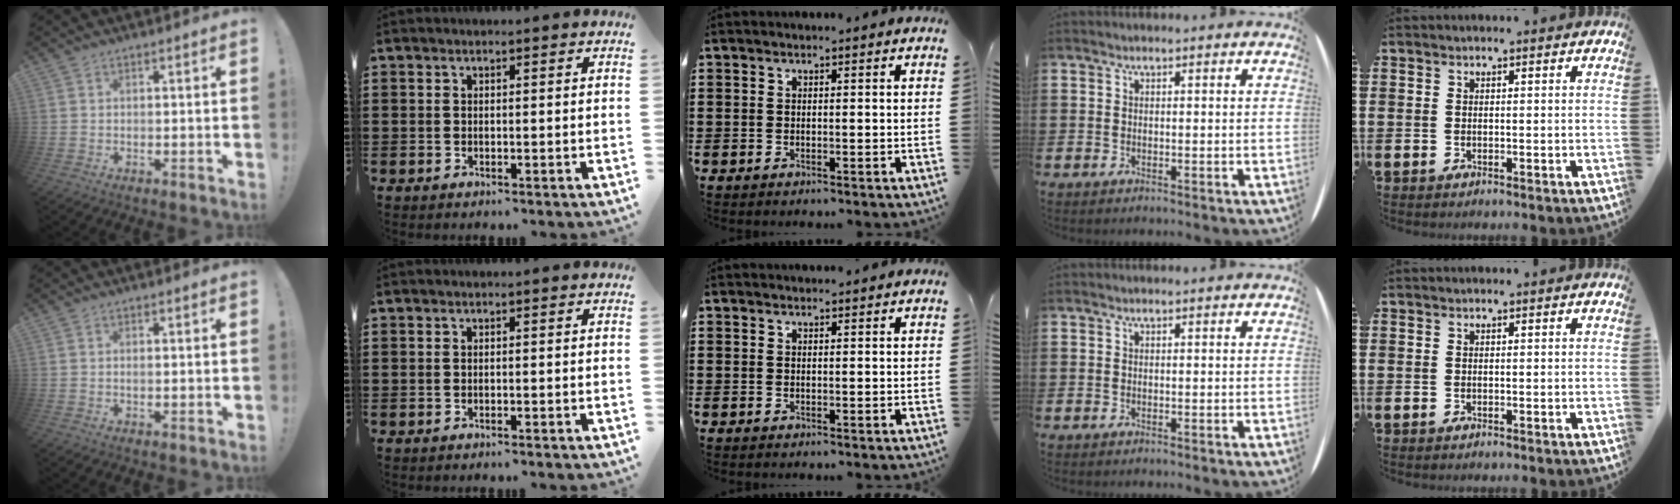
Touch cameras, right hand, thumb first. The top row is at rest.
{"middle": {"total": 0.5, "force": [0.5, 0.1, 0.1], "torque": [0.004, -0.004, 0.008]}}